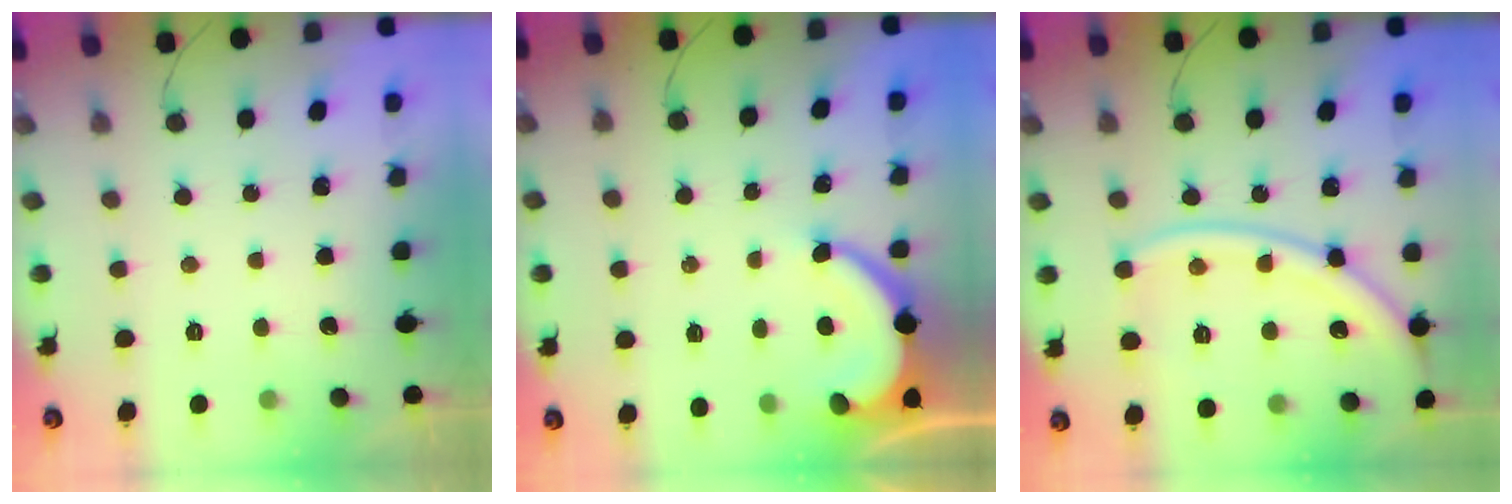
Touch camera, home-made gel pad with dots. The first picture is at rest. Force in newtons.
{"total": 6.3, "press": 6.3, "slide": 0.5}
{"total": 16.3, "press": 16.1, "slide": 2.0}